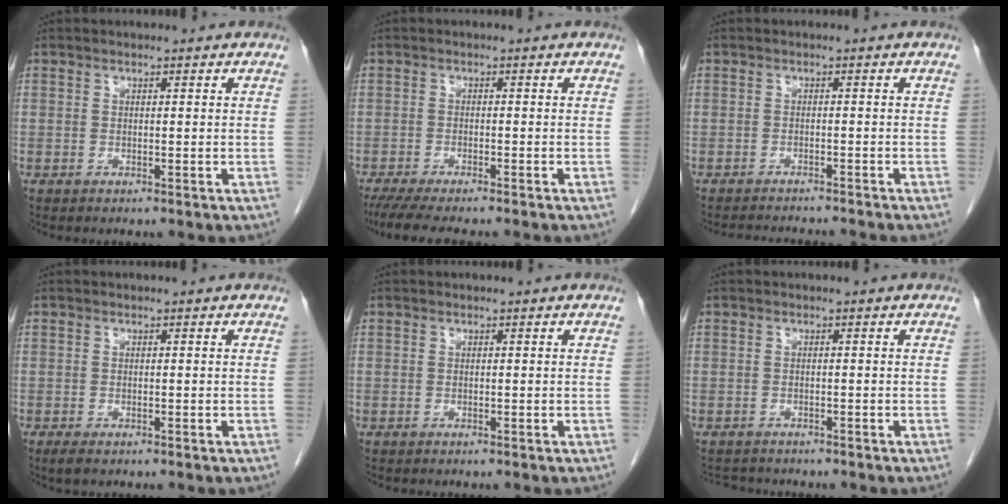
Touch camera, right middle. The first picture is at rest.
{"total": 8.2, "force": [-6.9, 0.7, 4.4], "torque": [-0.060, -0.016, -0.106]}
{"total": 6.4, "force": [-6.1, -0.2, 1.7], "torque": [-0.016, -0.006, -0.087]}
{"total": 1.5, "force": [-1.0, 0.5, 1.0], "torque": [-0.020, -0.003, -0.013]}
{"total": 0.0}
{"total": 3.1, "force": [-2.9, 1.0, 0.4], "torque": [-0.006, -0.008, -0.042]}